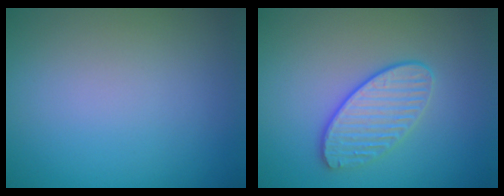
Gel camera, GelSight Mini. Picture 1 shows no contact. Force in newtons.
{"total": 3.0, "press": 2.8, "slide": 1.2}